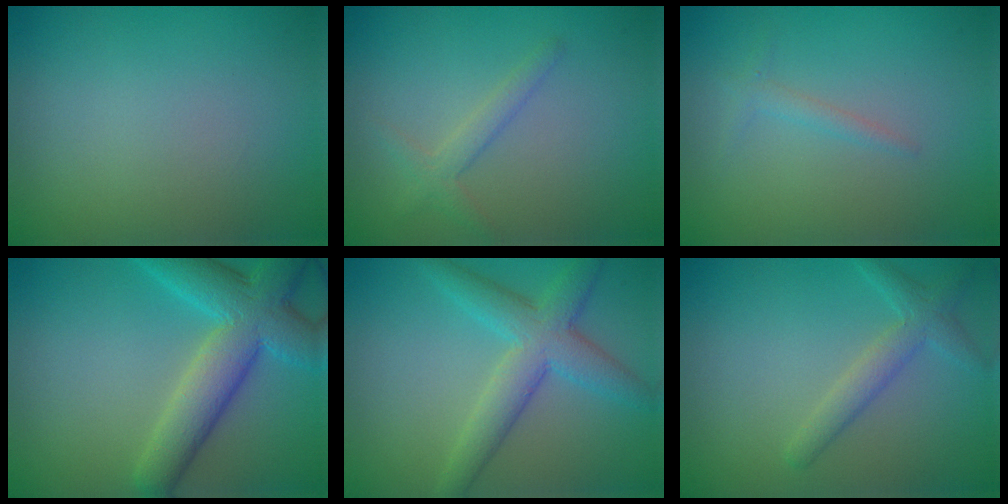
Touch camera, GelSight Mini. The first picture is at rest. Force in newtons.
{"total": 1.7, "press": 1.7, "slide": 0.2}
{"total": 1.0, "press": 1.0, "slide": 0.1}
{"total": 7.4, "press": 7.4, "slide": 0.3}
{"total": 5.1, "press": 5.1, "slide": 0.1}
{"total": 2.5, "press": 2.5, "slide": 0.2}